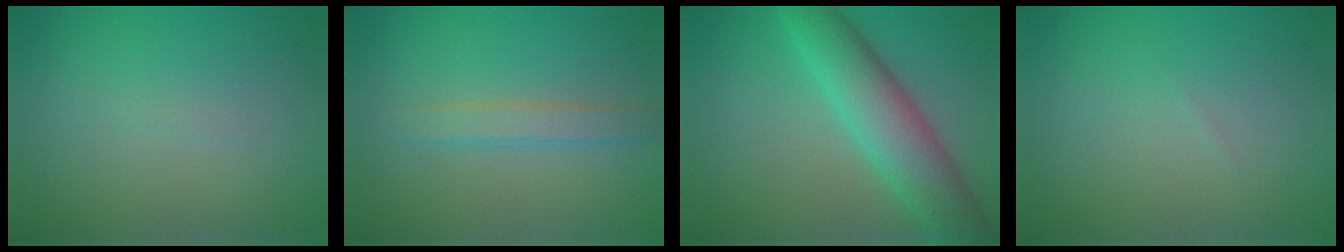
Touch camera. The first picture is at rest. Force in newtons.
{"total": 2.1, "press": 2.1, "slide": 0.1}
{"total": 7.4, "press": 7.4, "slide": 0.3}
{"total": 0.0}